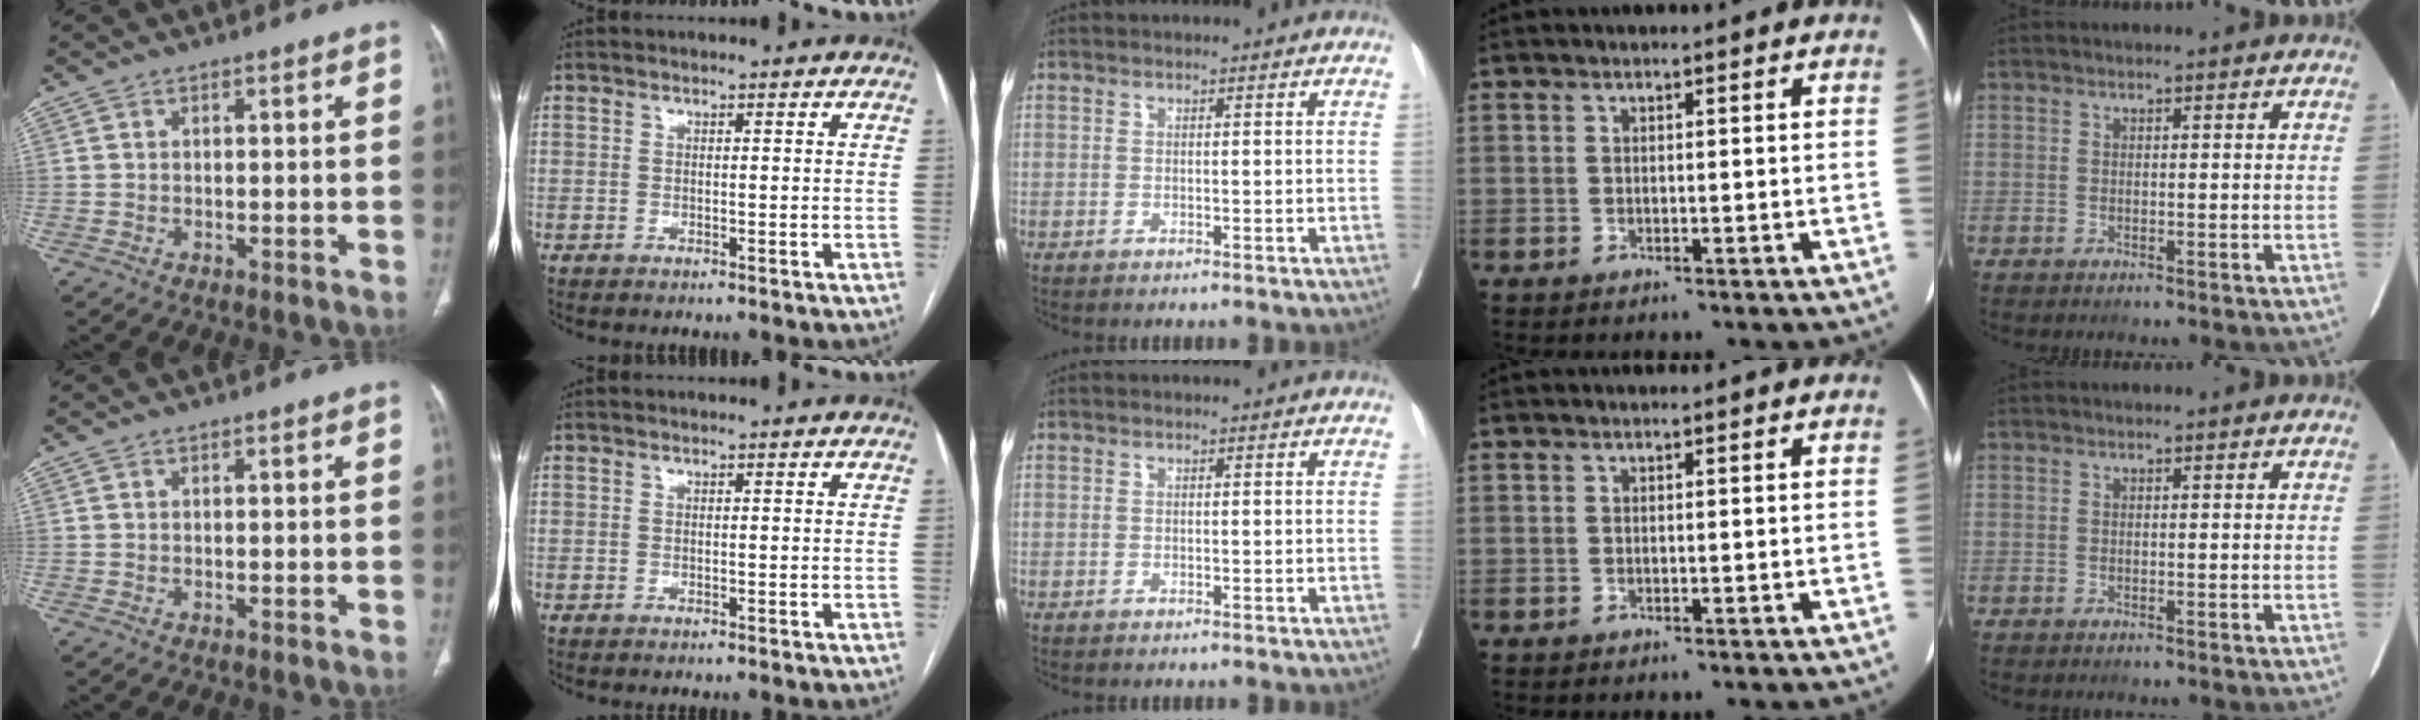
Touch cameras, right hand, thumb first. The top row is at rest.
{}